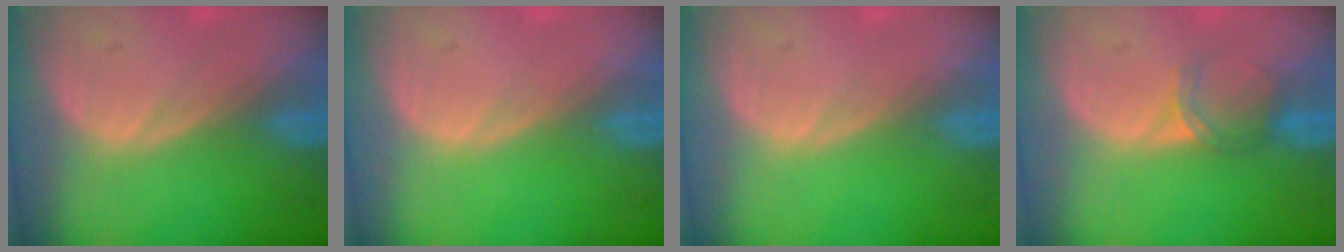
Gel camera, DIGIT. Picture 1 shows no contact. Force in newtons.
{"total": 0.0}
{"total": 0.0}
{"total": 2.9, "press": 2.5, "slide": 1.5}